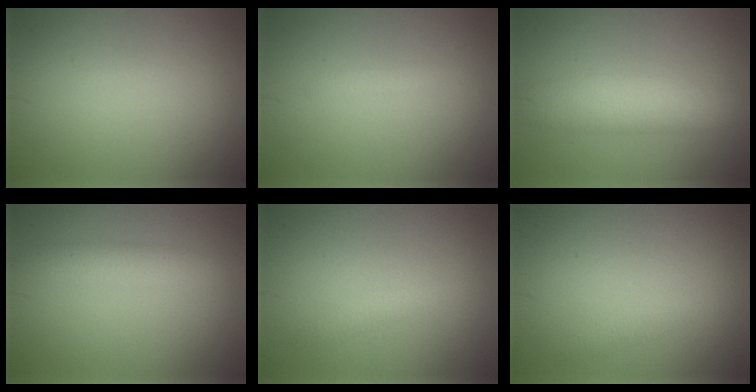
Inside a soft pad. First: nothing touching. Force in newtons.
{"total": 0.6, "press": 0.6, "slide": 0.1}
{"total": 5.5, "press": 5.5, "slide": 0.2}
{"total": 2.5, "press": 2.5, "slide": 0.2}
{"total": 1.2, "press": 1.2, "slide": 0.0}
{"total": 1.0, "press": 1.0, "slide": 0.0}